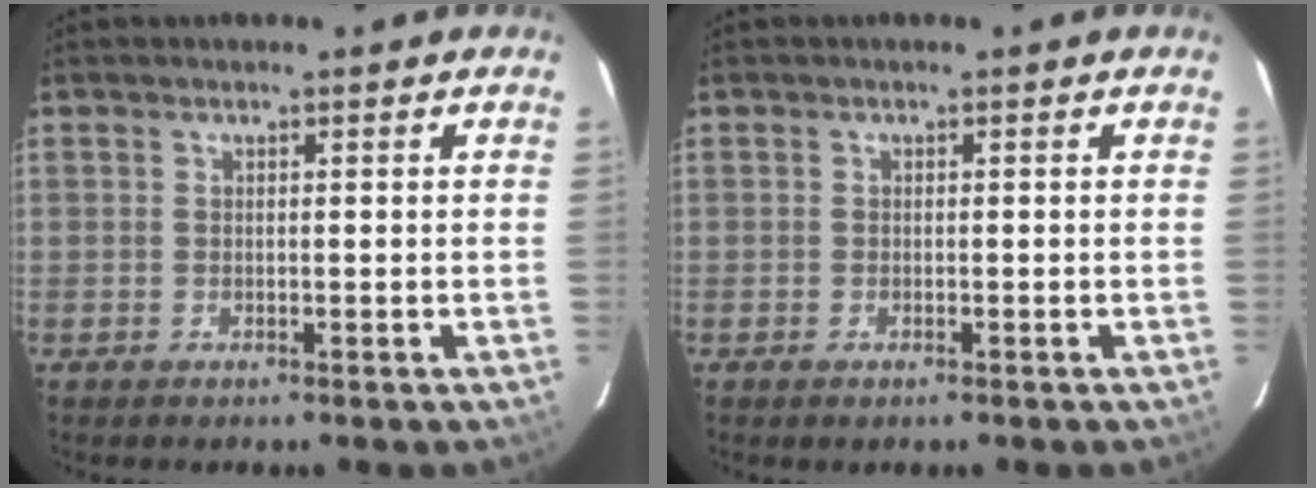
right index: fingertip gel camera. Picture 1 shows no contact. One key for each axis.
{"total": 0.7, "fx": -0.5, "fy": 0.4, "fz": 0.4, "tx": -0.005, "ty": -0.002, "tz": -0.008}